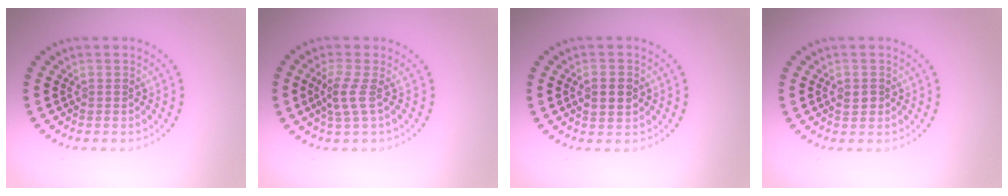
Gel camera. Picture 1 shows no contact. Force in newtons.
{"total": 2.1, "press": 1.5, "slide": 1.5}
{"total": 2.0, "press": 2.0, "slide": 0.2}
{"total": 1.2, "press": 1.1, "slide": 0.3}